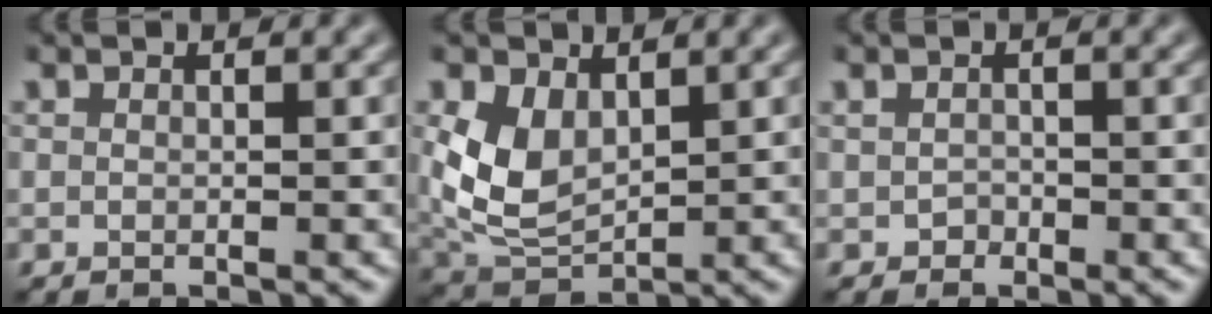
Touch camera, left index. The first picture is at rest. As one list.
[{"total": 4.7, "force": [0.5, 3.1, 3.5], "torque": [-0.086, -0.005, 0.024]}, {"total": 1.0, "force": [-0.9, 0.4, -0.3], "torque": [0.003, -0.002, -0.011]}]